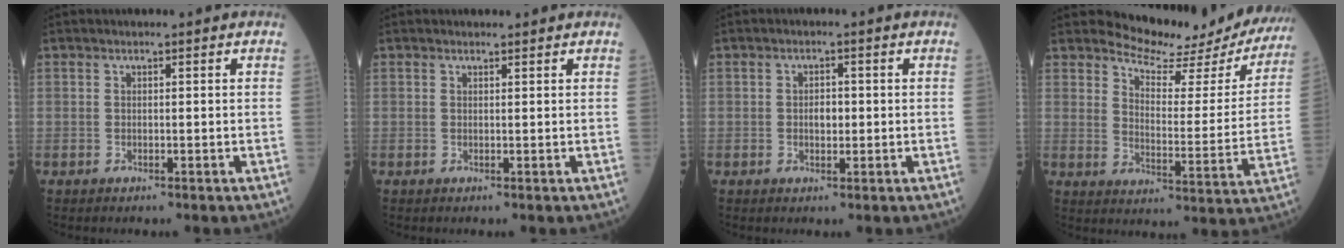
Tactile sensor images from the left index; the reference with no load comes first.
{"total": 0.5, "force": [0.5, 0.2, 0.0], "torque": [-0.008, -0.003, 0.006]}
{"total": 2.3, "force": [-0.1, 1.3, 1.9], "torque": [-0.031, 0.003, -0.002]}
{"total": 16.6, "force": [15.9, 3.4, 3.4], "torque": [-0.039, -0.069, 0.183]}